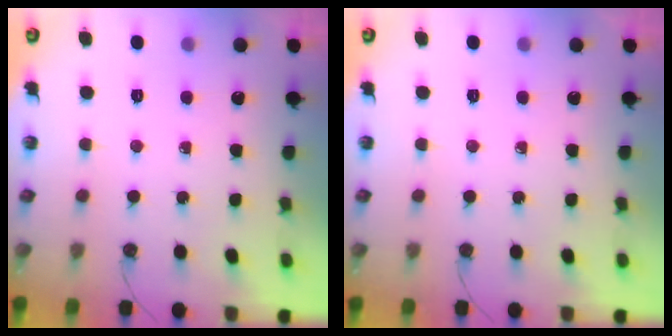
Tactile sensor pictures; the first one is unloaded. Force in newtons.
{"total": 0.0}